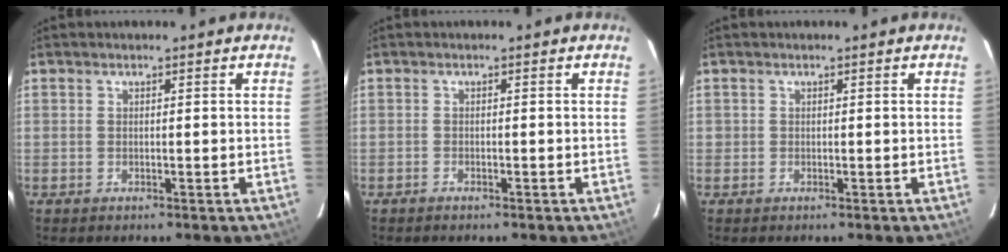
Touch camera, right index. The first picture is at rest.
{"total": 0.8, "force": [-0.8, 0.3, 0.2], "torque": [-0.009, 0.001, -0.015]}
{"total": 0.5, "force": [-0.1, 0.5, 0.0], "torque": [0.001, -0.001, -0.004]}